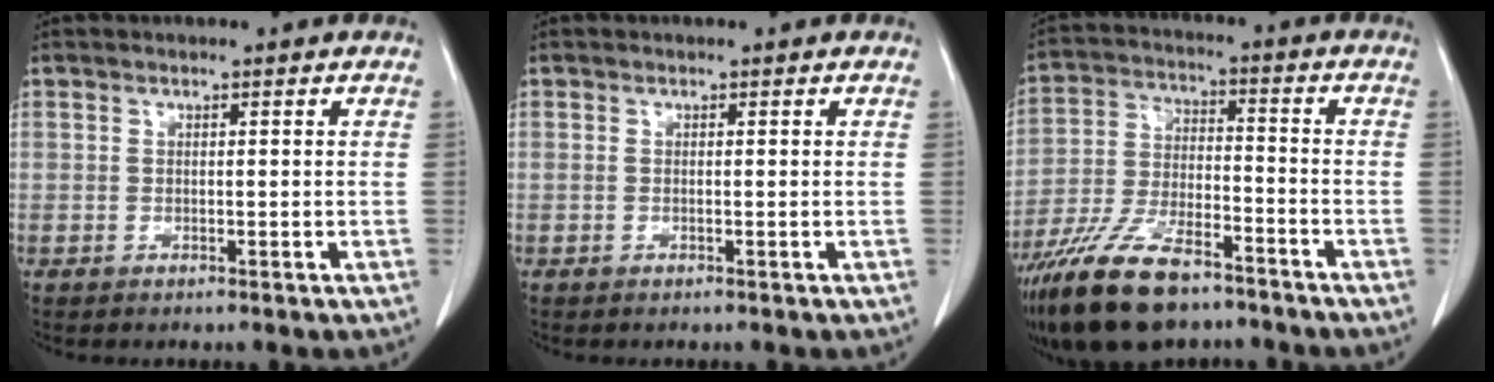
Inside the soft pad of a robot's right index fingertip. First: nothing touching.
{"total": 0.0}
{"total": 15.3, "force": [-11.2, 4.9, 9.2], "torque": [-0.194, -0.017, -0.205]}